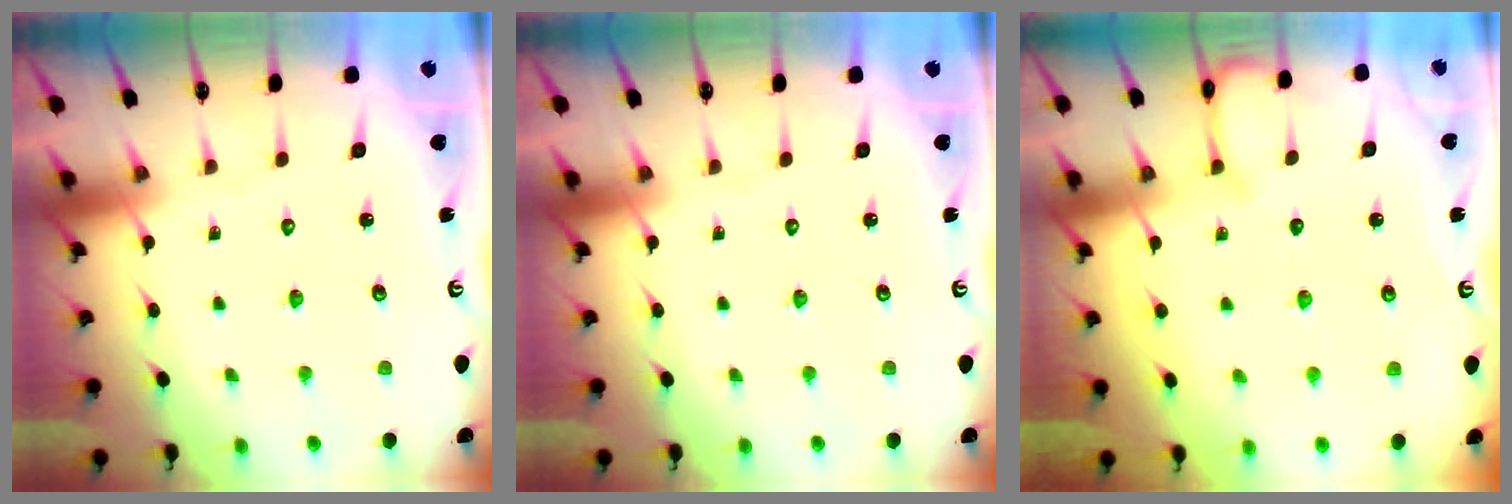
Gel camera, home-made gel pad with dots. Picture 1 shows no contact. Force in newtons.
{"total": 0.0}
{"total": 4.8, "press": 4.8, "slide": 0.5}